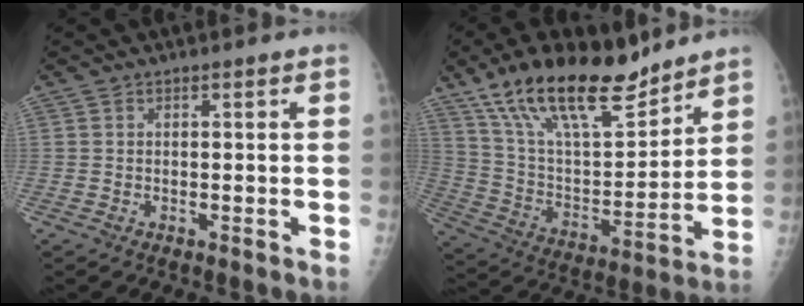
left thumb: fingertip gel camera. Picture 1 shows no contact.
{"total": 22.2, "force": [15.9, 8.1, 13.1], "torque": [-0.194, -0.063, 0.284]}